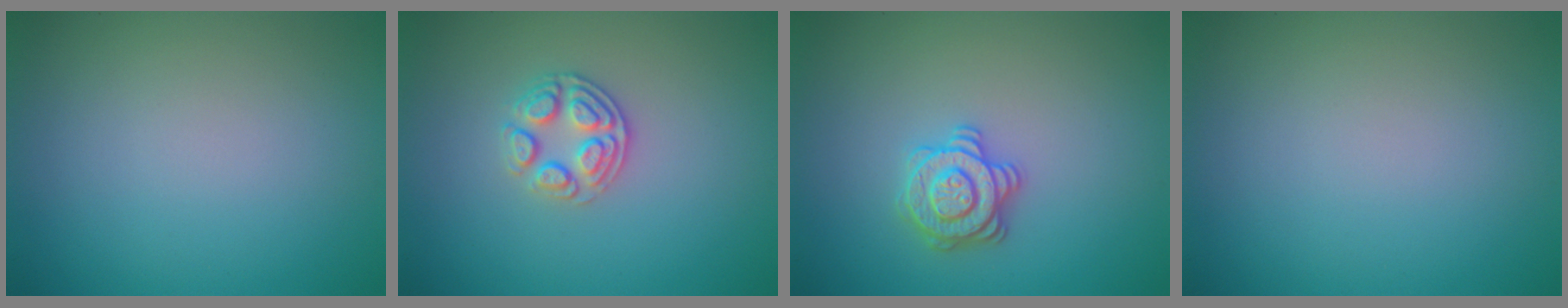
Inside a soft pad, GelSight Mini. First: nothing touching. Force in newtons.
{"total": 2.7, "press": 2.5, "slide": 0.9}
{"total": 2.9, "press": 2.8, "slide": 0.4}
{"total": 0.0}